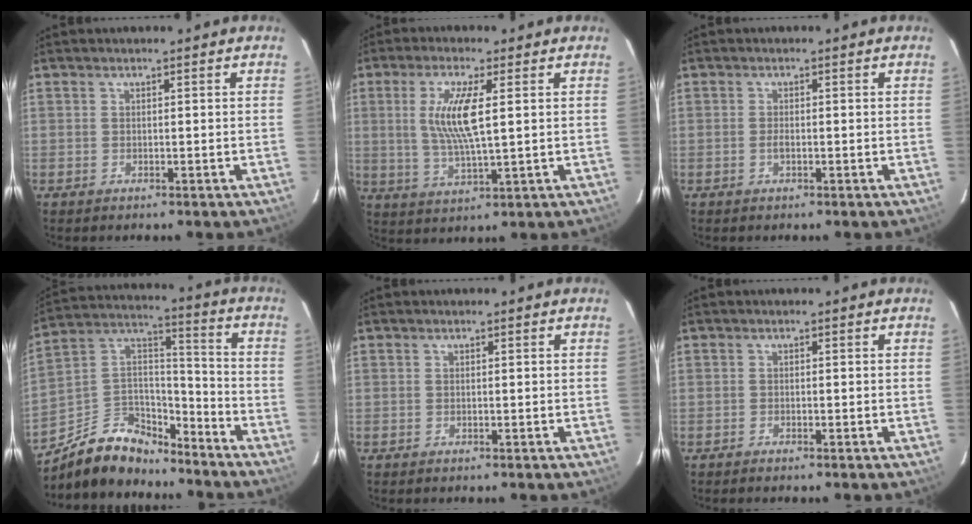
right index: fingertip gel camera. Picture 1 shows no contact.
{"total": 9.0, "force": [1.7, 1.4, 8.7], "torque": [-0.173, -0.004, 0.035]}
{"total": 1.2, "force": [-0.4, 0.5, 1.0], "torque": [-0.020, 0.001, -0.008]}
{"total": 15.7, "force": [-12.0, 7.8, 6.4], "torque": [-0.151, 0.045, -0.199]}
{"total": 0.0}
{"total": 0.5, "force": [-0.5, 0.0, 0.0], "torque": [-0.001, -0.003, -0.010]}